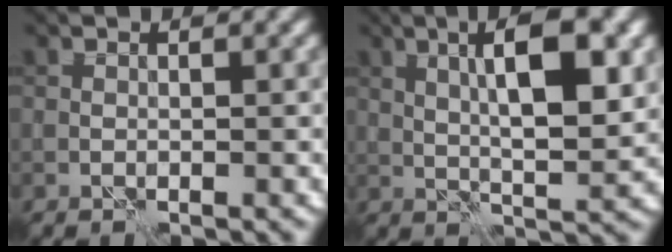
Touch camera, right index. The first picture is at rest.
{"total": 7.9, "force": [2.1, 2.2, 7.3], "torque": [-0.116, 0.003, 0.034]}